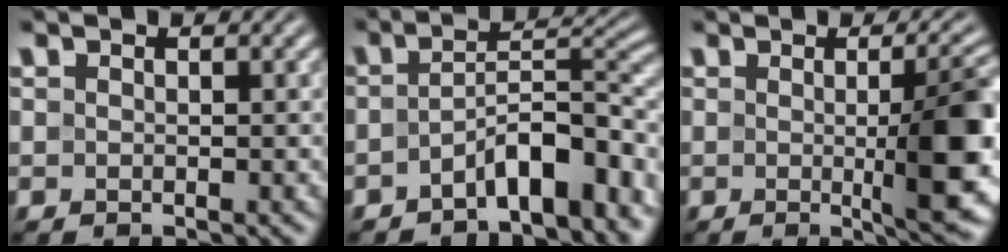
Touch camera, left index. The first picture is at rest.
{"total": 7.1, "force": [-3.8, 2.6, 5.4], "torque": [-0.072, 0.011, -0.066]}
{"total": 8.9, "force": [-0.6, 2.0, 8.7], "torque": [-0.102, -0.008, -0.004]}